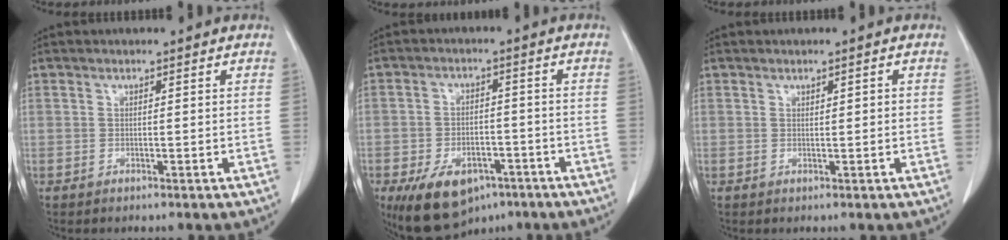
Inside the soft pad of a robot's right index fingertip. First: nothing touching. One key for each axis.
{"total": 11.6, "fx": -7.1, "fy": 6.5, "fz": 6.4, "tx": -0.109, "ty": 0.000, "tz": -0.104}
{"total": 0.9, "fx": 0.3, "fy": 0.3, "fz": 0.8, "tx": -0.015, "ty": 0.003, "tz": 0.007}